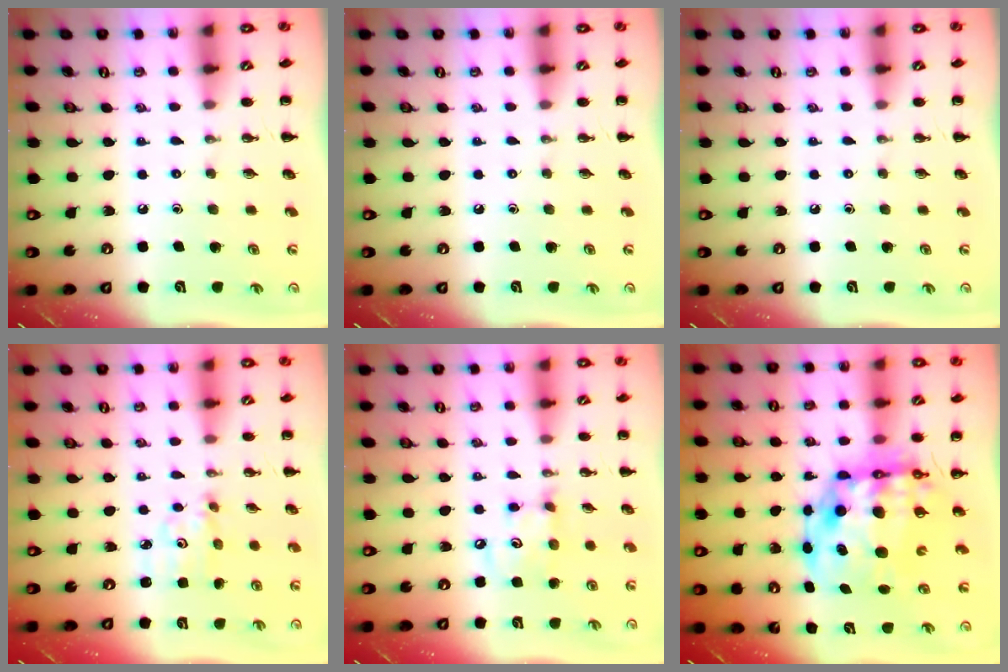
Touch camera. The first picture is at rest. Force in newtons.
{"total": 0.0}
{"total": 0.0}
{"total": 3.2, "press": 3.2, "slide": 0.1}
{"total": 5.7, "press": 5.7, "slide": 0.5}
{"total": 15.8, "press": 15.3, "slide": 3.8}